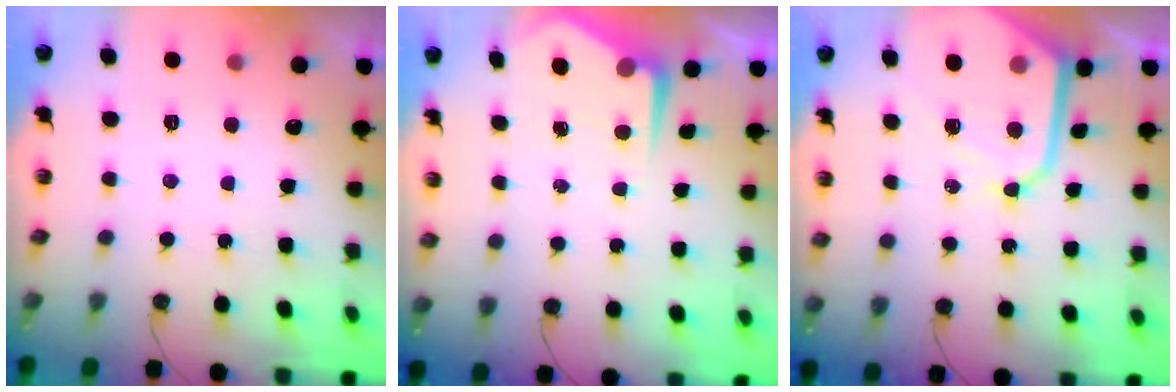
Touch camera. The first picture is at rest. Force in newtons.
{"total": 5.8, "press": 5.8, "slide": 0.3}
{"total": 14.5, "press": 14.4, "slide": 1.5}